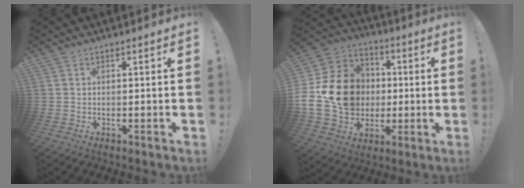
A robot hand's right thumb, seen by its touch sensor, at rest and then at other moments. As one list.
[{"total": 19.2, "force": [-0.2, 16.2, 10.3], "torque": [-0.158, 0.015, 0.018]}]